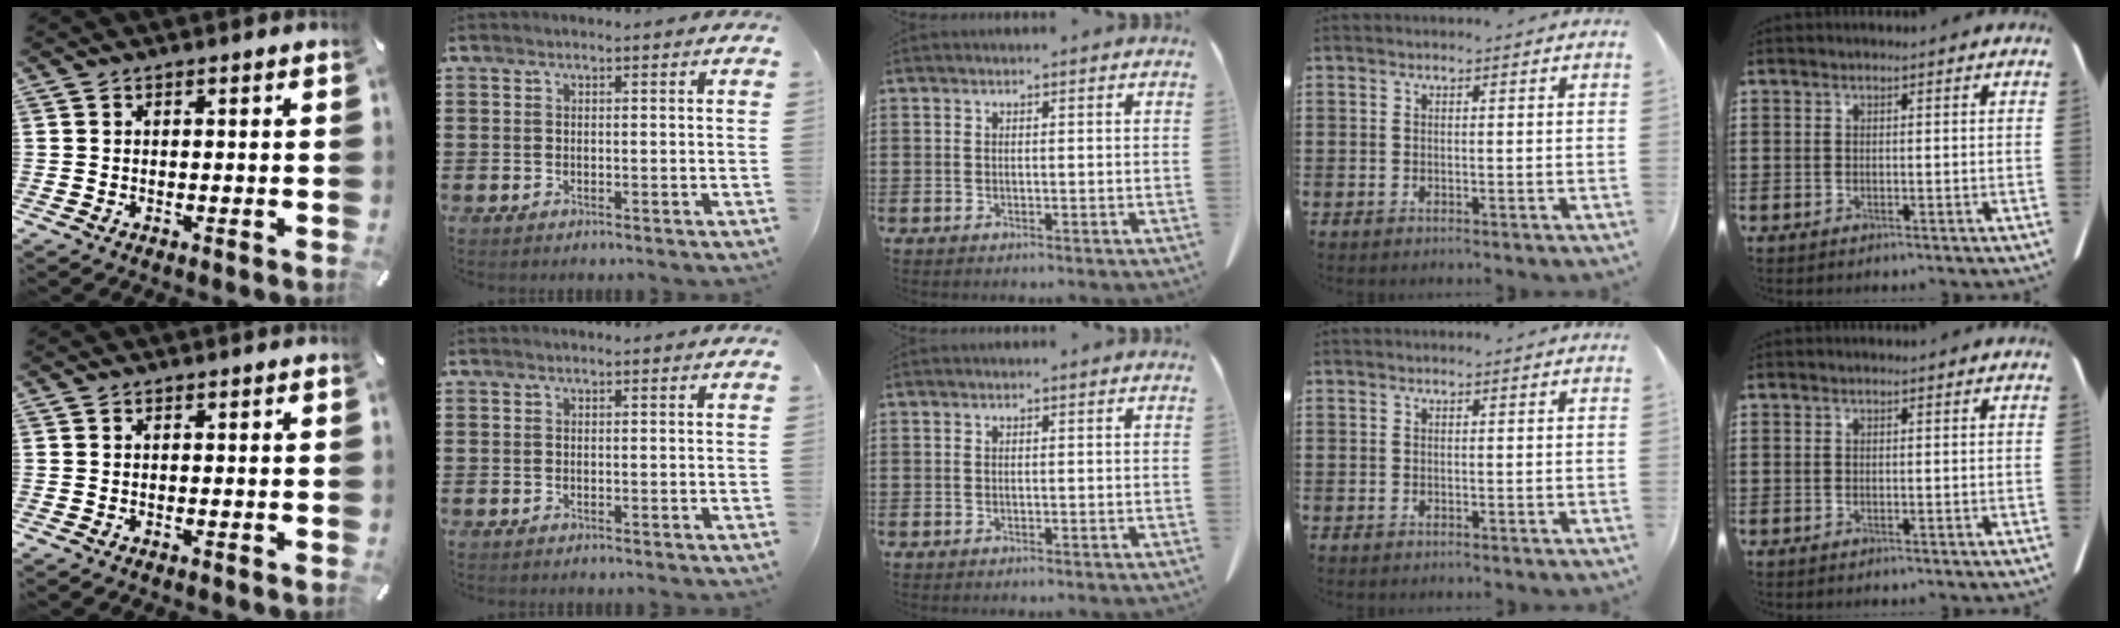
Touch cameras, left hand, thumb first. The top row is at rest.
{}